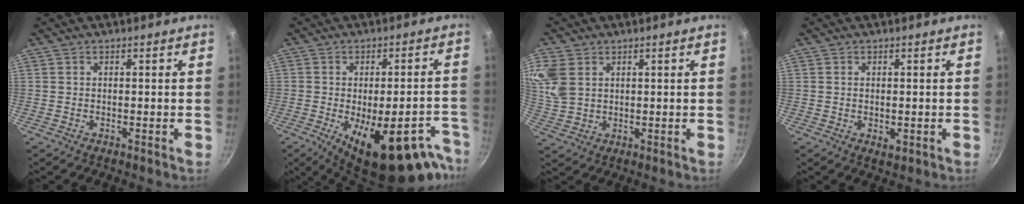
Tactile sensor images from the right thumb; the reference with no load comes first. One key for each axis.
{"total": 20.7, "fx": -11.7, "fy": 7.9, "fz": 15.1, "tx": -0.139, "ty": 0.029, "tz": -0.157}
{"total": 8.4, "fx": 3.1, "fy": 6.1, "fz": 5.0, "tx": -0.098, "ty": -0.008, "tz": 0.065}
{"total": 2.1, "fx": -0.2, "fy": 1.2, "fz": 1.7, "tx": -0.025, "ty": -0.005, "tz": -0.002}